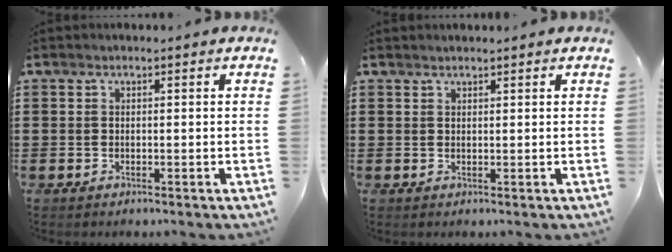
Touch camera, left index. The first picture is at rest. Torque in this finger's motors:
{"motor_torque": [-0.94, 1.19, 0.07, -0.01]}